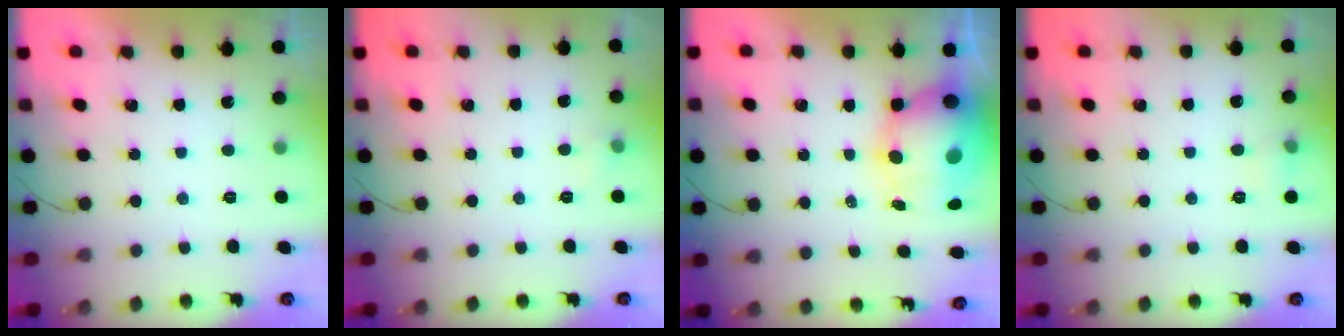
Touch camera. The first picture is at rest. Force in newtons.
{"total": 3.4, "press": 3.1, "slide": 1.5}
{"total": 11.9, "press": 11.4, "slide": 3.2}
{"total": 4.6, "press": 4.4, "slide": 1.4}